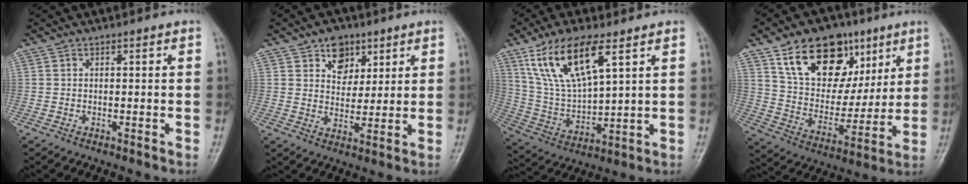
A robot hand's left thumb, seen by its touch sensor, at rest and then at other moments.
{"total": 6.9, "force": [3.7, 5.0, 2.9], "torque": [-0.011, -0.016, 0.058]}
{"total": 14.9, "force": [7.9, 5.3, 11.5], "torque": [-0.218, -0.027, 0.162]}
{"total": 20.2, "force": [10.5, 13.2, 11.2], "torque": [-0.126, -0.033, 0.184]}